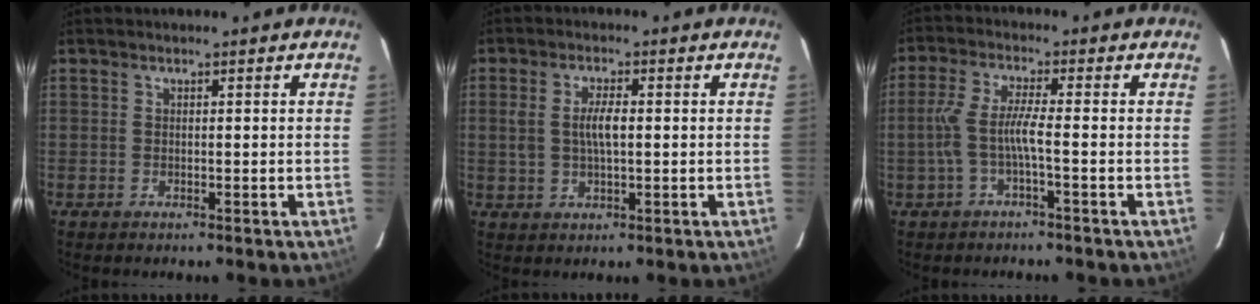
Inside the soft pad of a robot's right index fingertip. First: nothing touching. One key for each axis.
{"total": 4.9, "fx": 0.5, "fy": 1.9, "fz": 4.5, "tx": -0.089, "ty": 0.004, "tz": 0.012}
{"total": 5.4, "fx": -1.8, "fy": -0.1, "fz": 5.1, "tx": -0.114, "ty": 0.001, "tz": -0.028}